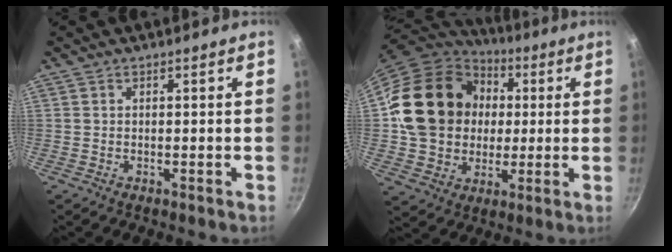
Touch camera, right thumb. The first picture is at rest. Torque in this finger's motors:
{"motor_torque": [1.17, 3.83, 1.38, -1.30, 0.56]}